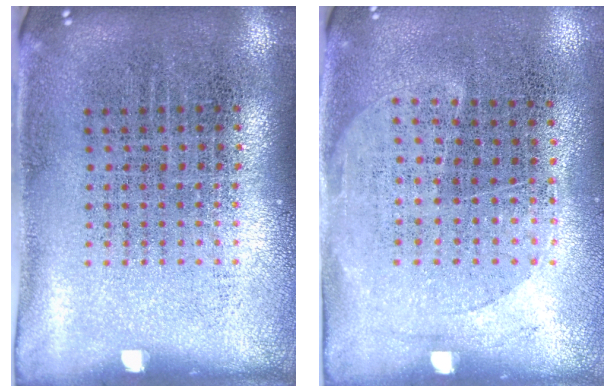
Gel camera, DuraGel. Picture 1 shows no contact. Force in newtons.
{"total": 1.3, "press": 1.1, "slide": 0.7}